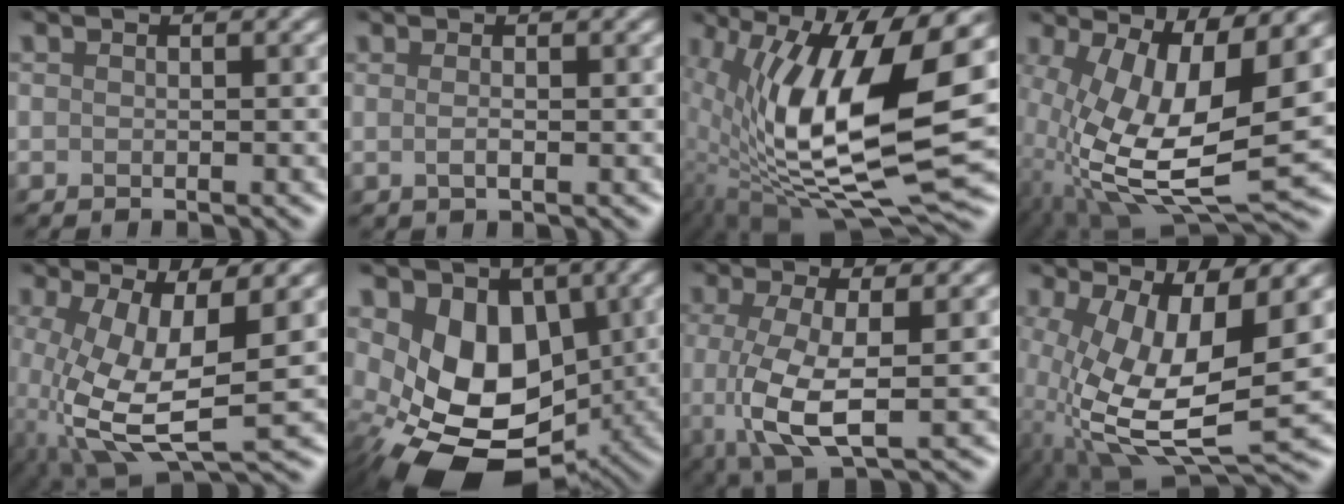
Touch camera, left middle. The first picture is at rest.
{"total": 0.9, "force": [0.1, 0.2, 0.8], "torque": [-0.013, 0.002, 0.000]}
{"total": 14.7, "force": [0.6, 5.6, 13.5], "torque": [-0.249, -0.014, 0.006]}
{"total": 12.2, "force": [-1.0, 4.7, 11.2], "torque": [-0.236, -0.022, -0.010]}
{"total": 9.5, "force": [-1.9, 3.7, 8.5], "torque": [-0.199, -0.015, -0.032]}
{"total": 10.6, "force": [-1.3, 7.6, 7.3], "torque": [-0.124, -0.017, -0.022]}
{"total": 6.3, "force": [-0.5, 2.0, 5.9], "torque": [-0.133, -0.009, -0.006]}
{"total": 11.0, "force": [-1.2, 4.2, 10.0], "torque": [-0.218, -0.022, -0.013]}